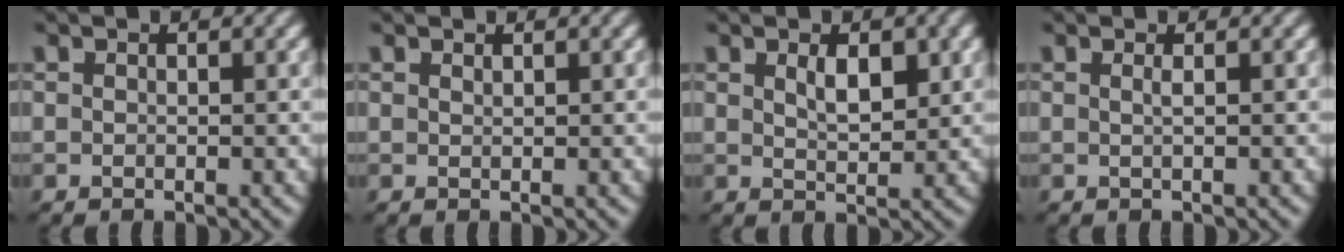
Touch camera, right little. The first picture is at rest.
{"total": 0.8, "force": [0.3, -0.7, -0.1], "torque": [0.008, -0.003, 0.011]}
{"total": 2.2, "force": [0.9, 0.2, 2.0], "torque": [-0.019, -0.008, 0.022]}
{"total": 0.9, "force": [-0.1, -0.7, 0.5], "torque": [-0.009, -0.004, 0.000]}